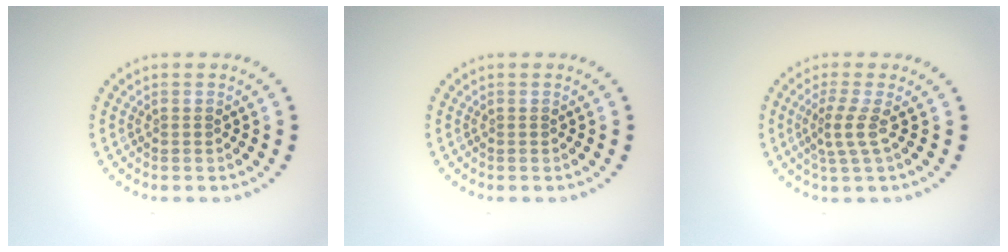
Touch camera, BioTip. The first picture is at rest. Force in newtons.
{"total": 0.0}
{"total": 2.2, "press": 1.4, "slide": 1.7}